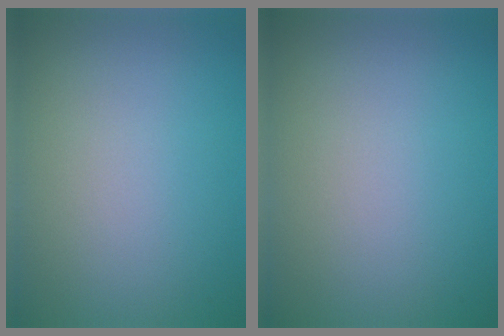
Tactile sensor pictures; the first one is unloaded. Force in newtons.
{"total": 0.0}